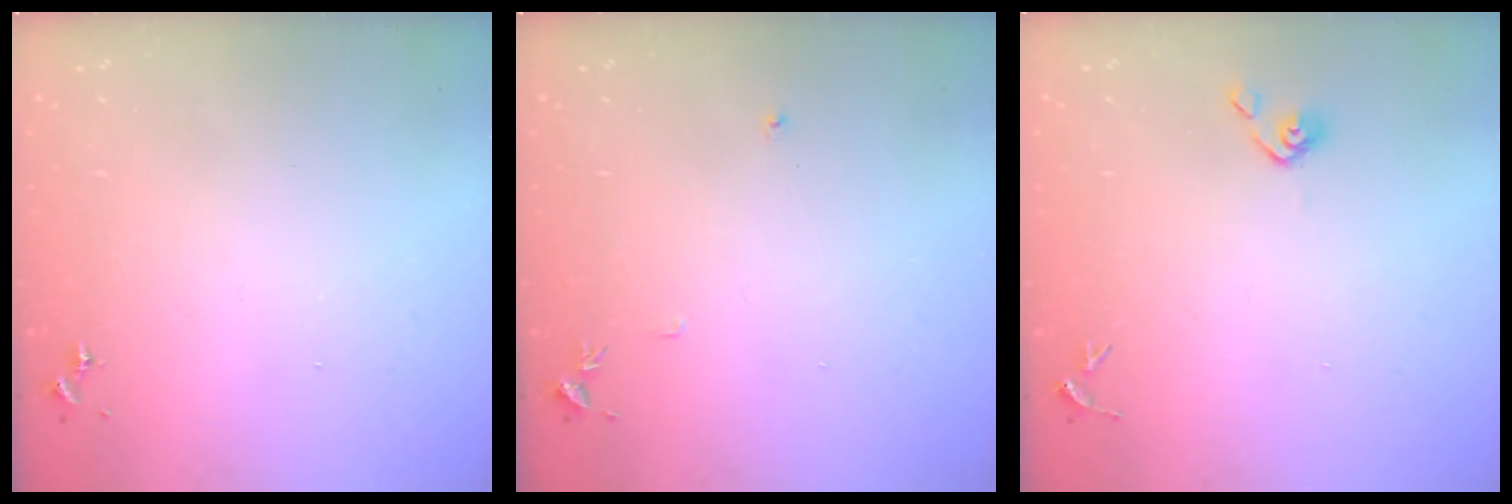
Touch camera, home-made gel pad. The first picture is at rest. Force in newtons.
{"total": 6.2, "press": 6.2, "slide": 0.7}
{"total": 4.0, "press": 3.9, "slide": 1.0}